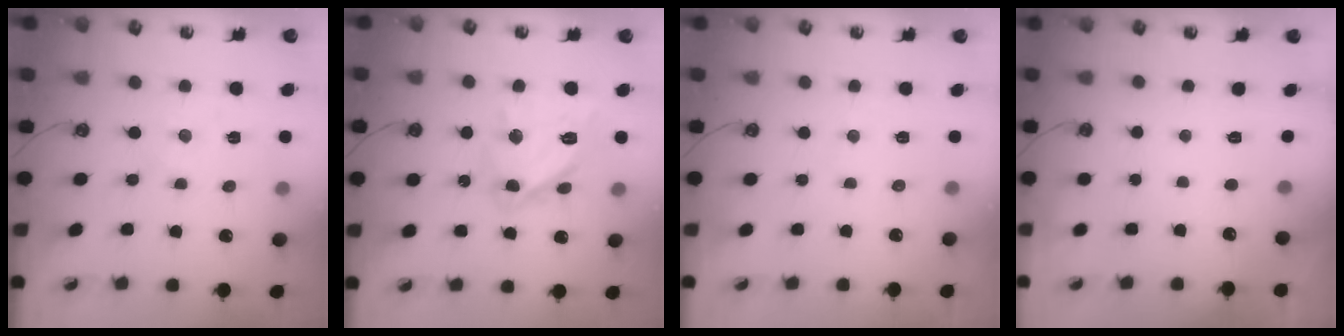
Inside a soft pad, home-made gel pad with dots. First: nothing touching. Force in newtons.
{"total": 16.1, "press": 16.1, "slide": 1.5}
{"total": 3.5, "press": 3.5, "slide": 0.5}
{"total": 0.0}